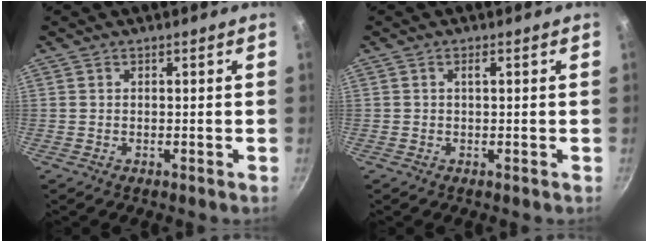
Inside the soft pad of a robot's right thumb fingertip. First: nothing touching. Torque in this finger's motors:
{"motor_torque": [0.65, 0.50, 0.34, 0.18, 0.01]}